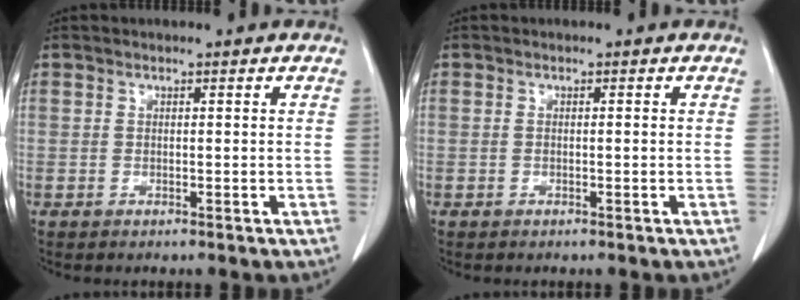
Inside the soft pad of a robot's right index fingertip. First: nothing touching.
{"total": 0.6, "force": [0.0, 0.1, 0.5], "torque": [-0.014, 0.002, 0.002]}